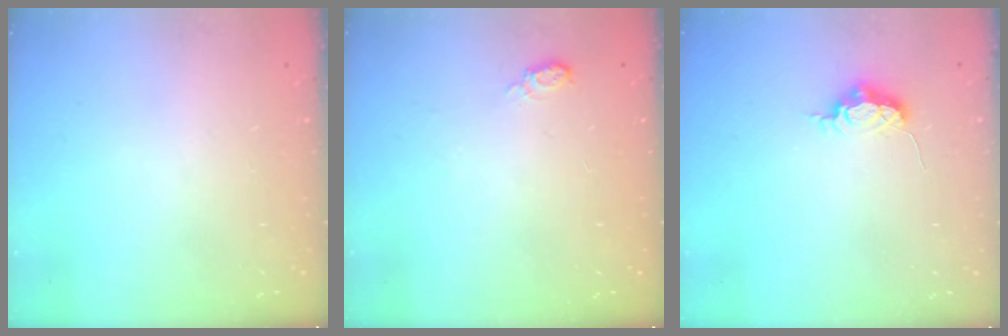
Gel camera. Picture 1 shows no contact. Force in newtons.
{"total": 6.1, "press": 6.1, "slide": 0.7}
{"total": 5.8, "press": 5.7, "slide": 0.5}